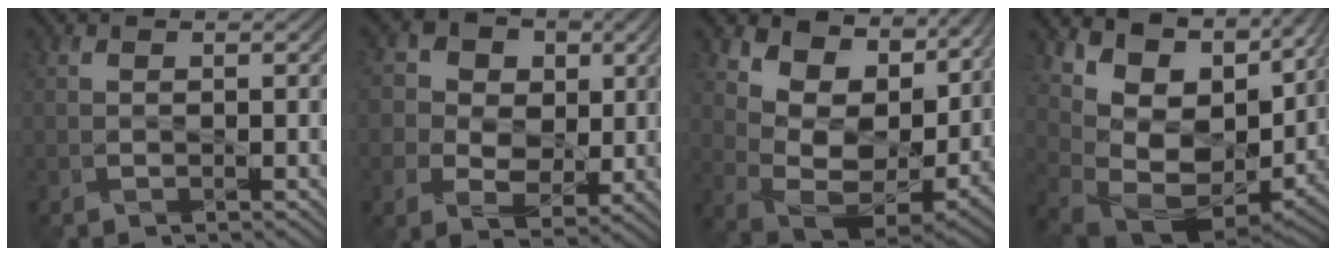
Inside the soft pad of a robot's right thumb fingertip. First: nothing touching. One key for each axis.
{"total": 7.3, "fx": 0.7, "fy": 6.5, "fz": 3.4, "tx": -0.074, "ty": 0.009, "tz": -0.005}
{"total": 13.1, "fx": 5.6, "fy": 7.2, "fz": 9.4, "tx": -0.176, "ty": 0.002, "tz": 0.105}
{"total": 12.8, "fx": 3.5, "fy": 7.5, "fz": 9.7, "tx": -0.176, "ty": -0.016, "tz": 0.086}